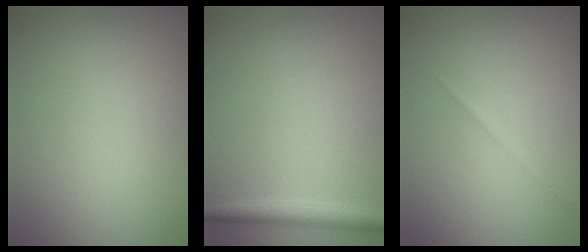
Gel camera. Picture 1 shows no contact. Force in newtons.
{"total": 2.0, "press": 2.0, "slide": 0.1}
{"total": 0.6, "press": 0.6, "slide": 0.1}